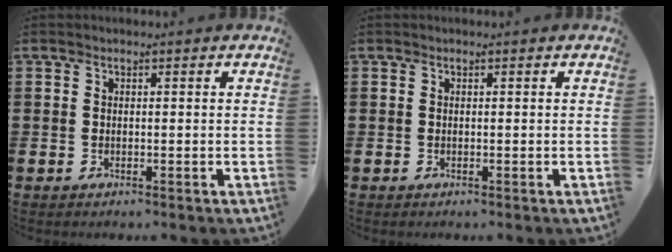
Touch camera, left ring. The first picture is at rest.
{"total": 0.0}